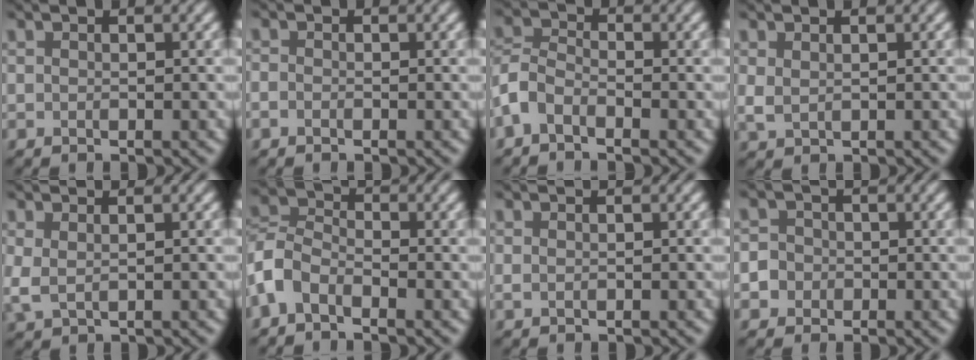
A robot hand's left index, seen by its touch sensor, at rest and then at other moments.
{"total": 0.7, "force": [-0.7, 0.1, -0.3], "torque": [0.007, -0.002, -0.012]}
{"total": 2.8, "force": [-2.2, 1.3, 1.1], "torque": [-0.025, 0.005, -0.054]}
{"total": 1.3, "force": [0.5, 0.9, 0.8], "torque": [-0.016, 0.001, 0.019]}
{"total": 1.9, "force": [0.6, 0.9, 1.5], "torque": [-0.031, 0.006, 0.019]}
{"total": 3.6, "force": [-2.6, 2.0, 1.5], "torque": [-0.032, 0.002, -0.065]}
{"total": 0.9, "force": [0.4, 0.4, 0.6], "torque": [-0.005, 0.002, 0.003]}
{"total": 2.5, "force": [-1.1, 2.2, -0.1], "torque": [0.028, 0.005, -0.029]}